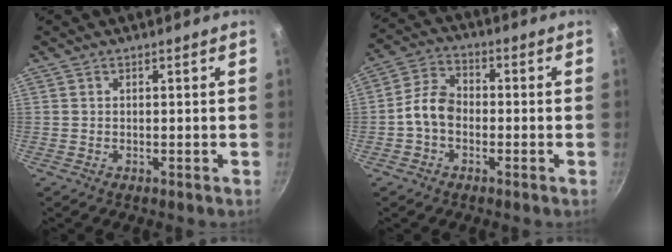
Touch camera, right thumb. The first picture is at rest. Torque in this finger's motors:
{"motor_torque": [1.25, 1.21, 0.69, -0.56, 0.05]}